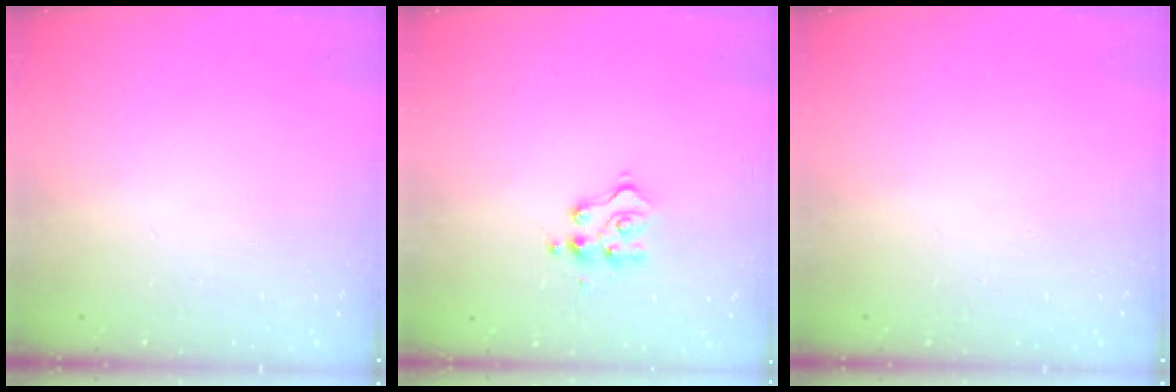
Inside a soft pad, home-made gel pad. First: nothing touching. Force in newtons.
{"total": 6.0, "press": 6.0, "slide": 0.4}
{"total": 0.0}